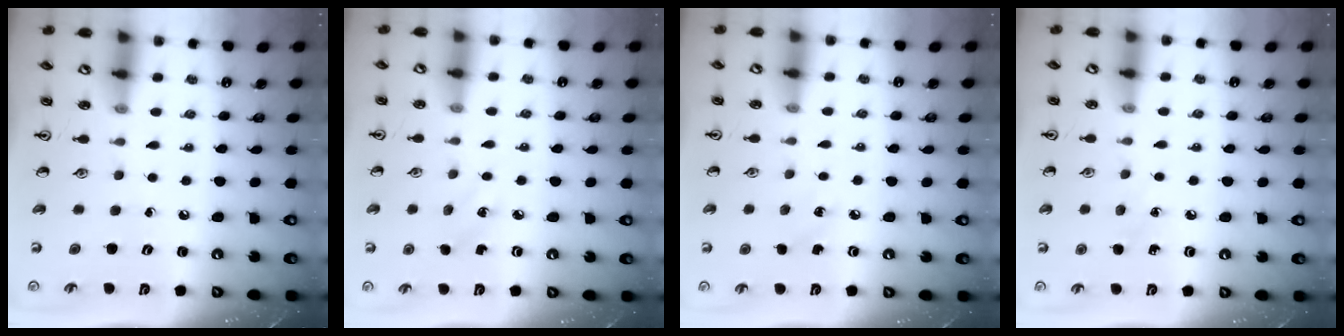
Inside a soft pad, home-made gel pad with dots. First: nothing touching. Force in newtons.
{"total": 2.4, "press": 2.3, "slide": 0.9}
{"total": 4.3, "press": 4.0, "slide": 1.5}
{"total": 3.9, "press": 3.7, "slide": 1.4}